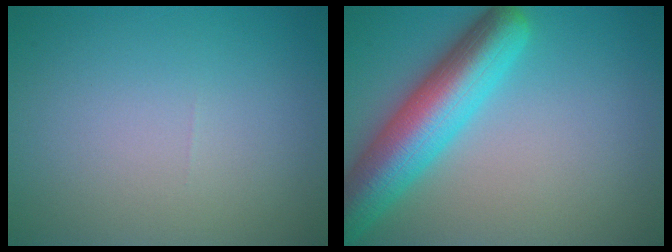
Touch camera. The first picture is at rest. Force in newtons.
{"total": 8.5, "press": 8.5, "slide": 0.5}